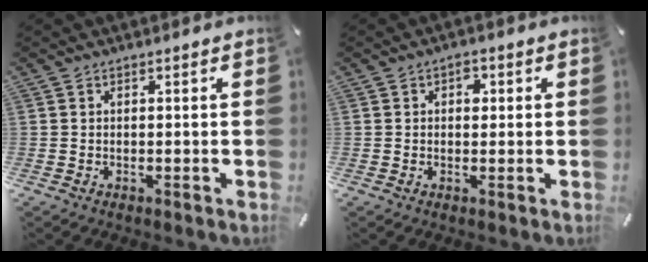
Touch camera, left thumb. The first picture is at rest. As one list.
[{"total": 2.3, "force": [0.4, 1.7, 1.5], "torque": [-0.008, -0.001, 0.000]}]